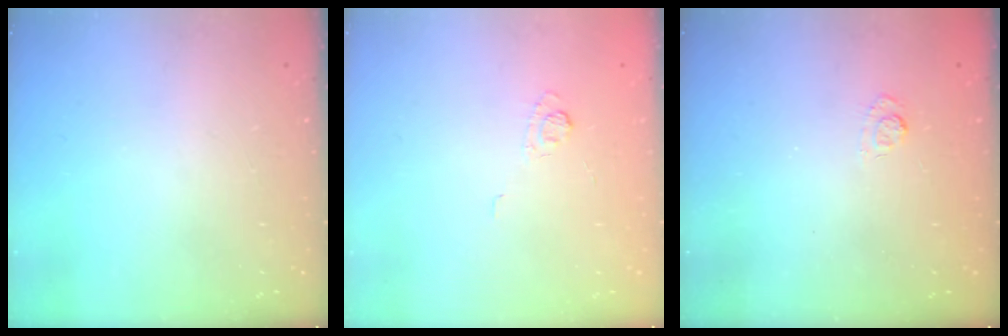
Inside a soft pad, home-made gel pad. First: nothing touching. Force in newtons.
{"total": 3.4, "press": 3.1, "slide": 1.5}
{"total": 2.7, "press": 2.3, "slide": 1.5}